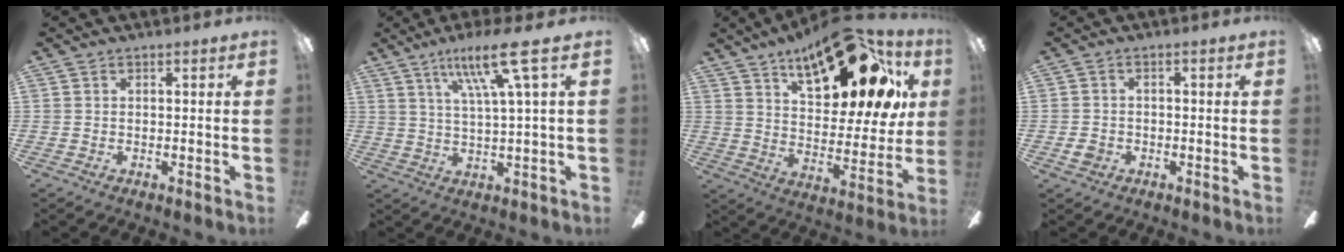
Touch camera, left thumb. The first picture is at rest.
{"total": 12.5, "force": [6.4, 1.5, 10.6], "torque": [-0.189, -0.014, 0.100]}
{"total": 24.2, "force": [14.9, 10.3, 16.1], "torque": [-0.225, -0.082, 0.243]}
{"total": 2.4, "force": [-1.1, 1.9, 1.2], "torque": [-0.019, 0.007, -0.020]}